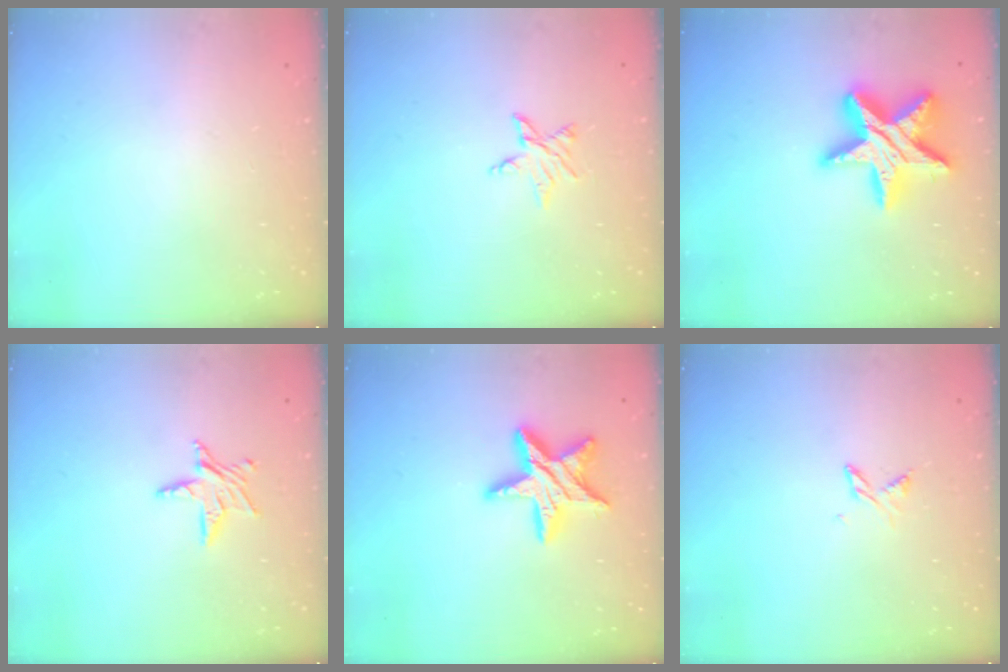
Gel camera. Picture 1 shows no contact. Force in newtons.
{"total": 5.2, "press": 5.2, "slide": 0.6}
{"total": 19.5, "press": 19.5, "slide": 1.4}
{"total": 7.0, "press": 7.0, "slide": 0.5}
{"total": 14.4, "press": 14.3, "slide": 0.8}
{"total": 2.9, "press": 2.8, "slide": 0.5}